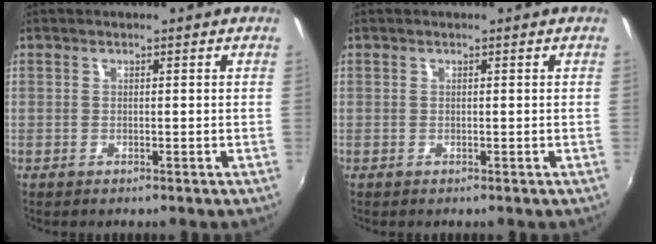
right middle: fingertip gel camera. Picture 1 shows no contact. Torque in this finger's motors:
{"motor_torque": [-0.05, 0.05, -0.01, -0.01]}